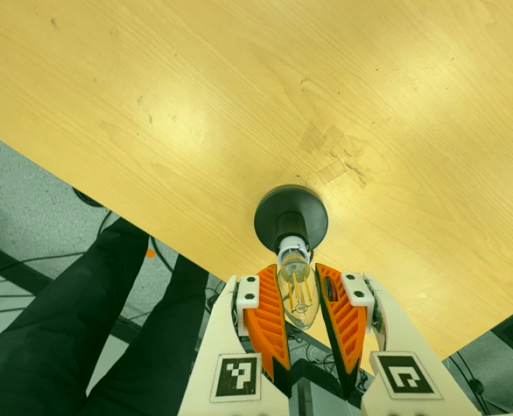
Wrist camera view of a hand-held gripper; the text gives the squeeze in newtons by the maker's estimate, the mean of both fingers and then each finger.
{"total": 12.2, "left": 13.5, "right": 11.0}